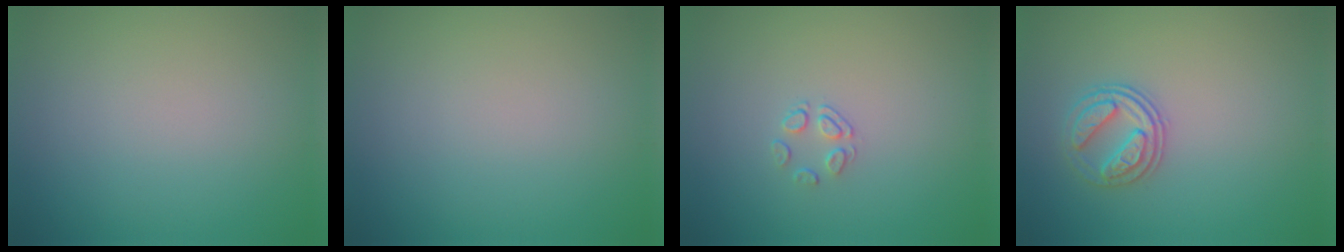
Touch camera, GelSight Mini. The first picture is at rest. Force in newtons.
{"total": 0.0}
{"total": 1.4, "press": 0.6, "slide": 1.2}
{"total": 2.6, "press": 2.5, "slide": 0.7}